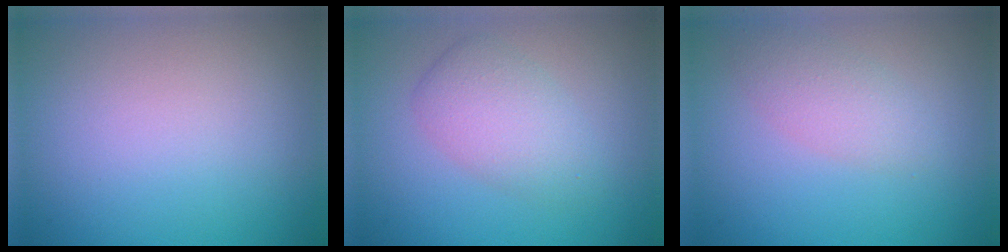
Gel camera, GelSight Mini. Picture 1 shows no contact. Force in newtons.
{"total": 3.5, "press": 3.5, "slide": 0.2}
{"total": 2.3, "press": 2.3, "slide": 0.1}